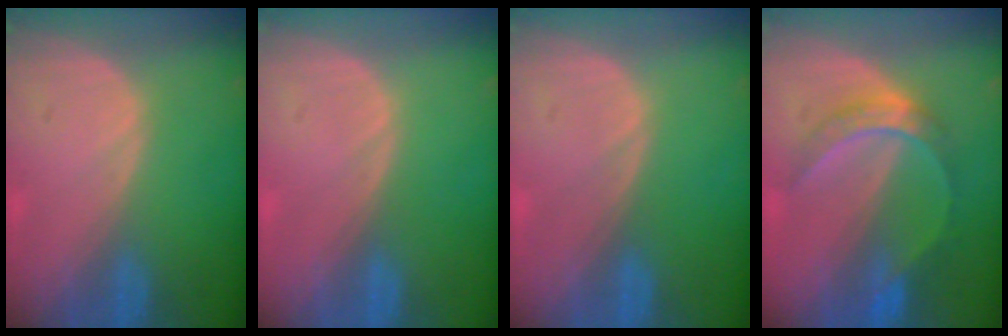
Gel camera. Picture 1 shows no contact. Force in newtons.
{"total": 0.0}
{"total": 0.0}
{"total": 6.0, "press": 5.8, "slide": 1.4}